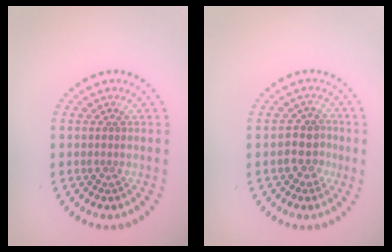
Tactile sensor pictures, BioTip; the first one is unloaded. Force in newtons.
{"total": 2.6, "press": 2.2, "slide": 1.3}